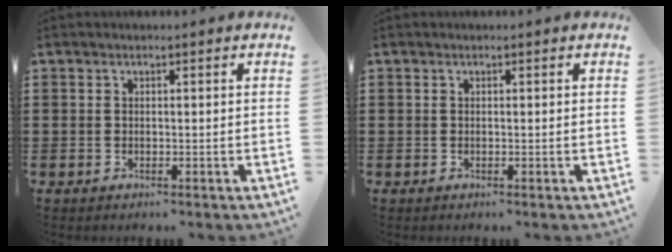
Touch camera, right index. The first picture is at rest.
{"total": 0.0}